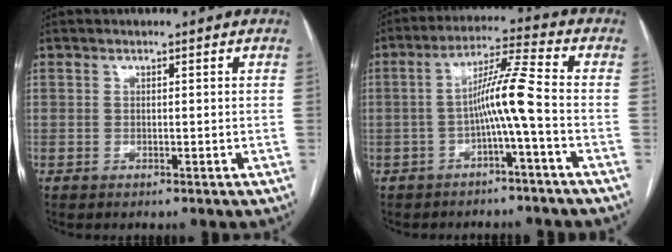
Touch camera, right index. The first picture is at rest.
{"total": 7.4, "force": [-1.9, -1.0, 7.1], "torque": [-0.127, 0.019, -0.034]}